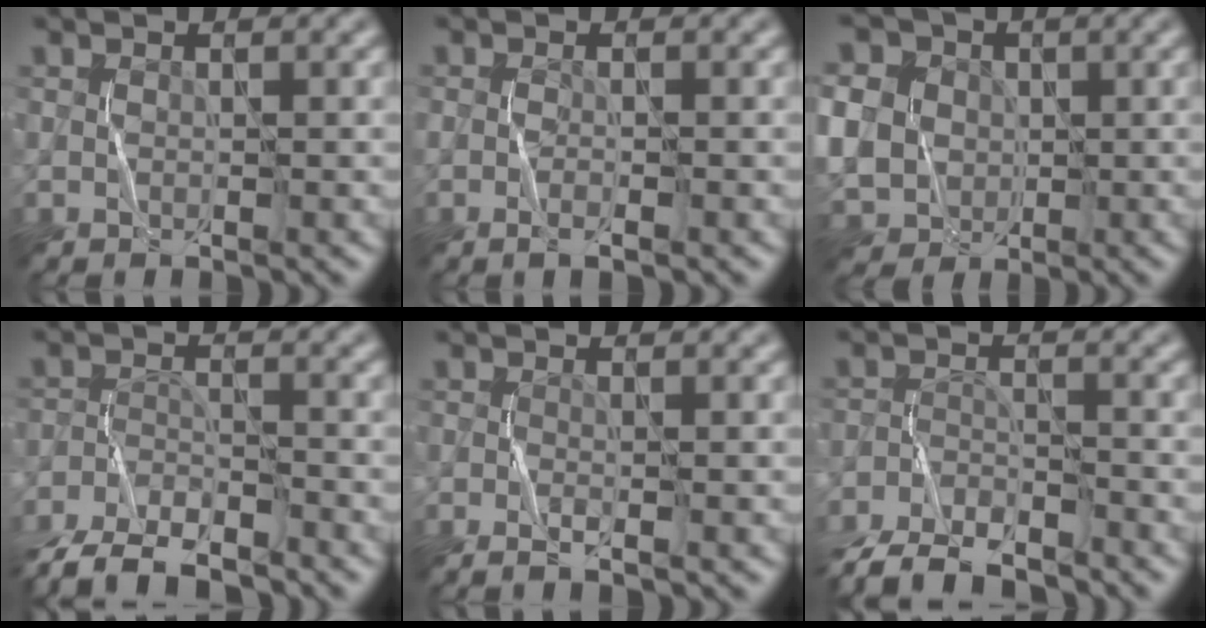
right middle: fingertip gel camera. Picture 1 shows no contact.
{"total": 1.0, "force": [-0.4, 0.1, 0.9], "torque": [-0.016, 0.000, -0.009]}
{"total": 12.7, "force": [1.2, 10.8, 6.5], "torque": [-0.167, 0.019, -0.006]}
{"total": 6.7, "force": [-6.0, 1.5, 2.5], "torque": [-0.044, -0.011, -0.119]}
{"total": 0.9, "force": [-0.5, -0.2, 0.7], "torque": [-0.013, -0.006, -0.010]}
{"total": 6.5, "force": [-6.0, 1.3, 2.1], "torque": [-0.037, -0.012, -0.118]}